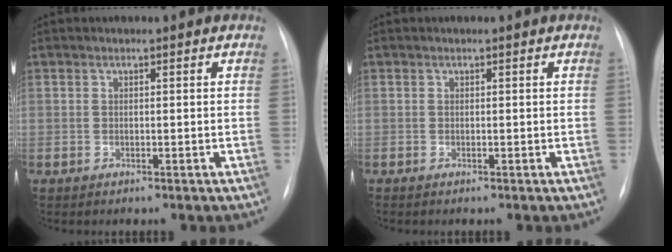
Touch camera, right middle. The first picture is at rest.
{"total": 0.0}